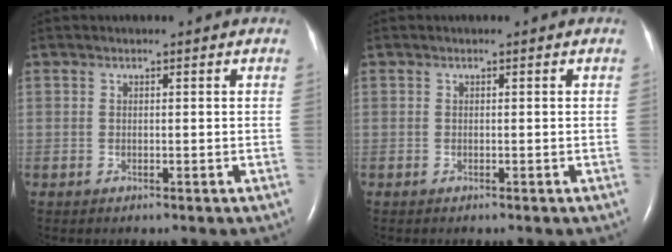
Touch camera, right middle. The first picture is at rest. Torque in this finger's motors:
{"motor_torque": [-0.27, -0.01, -0.02, 0.00]}